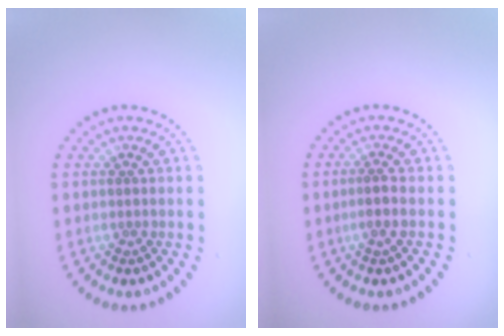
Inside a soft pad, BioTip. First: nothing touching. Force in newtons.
{"total": 1.3, "press": 0.9, "slide": 0.9}